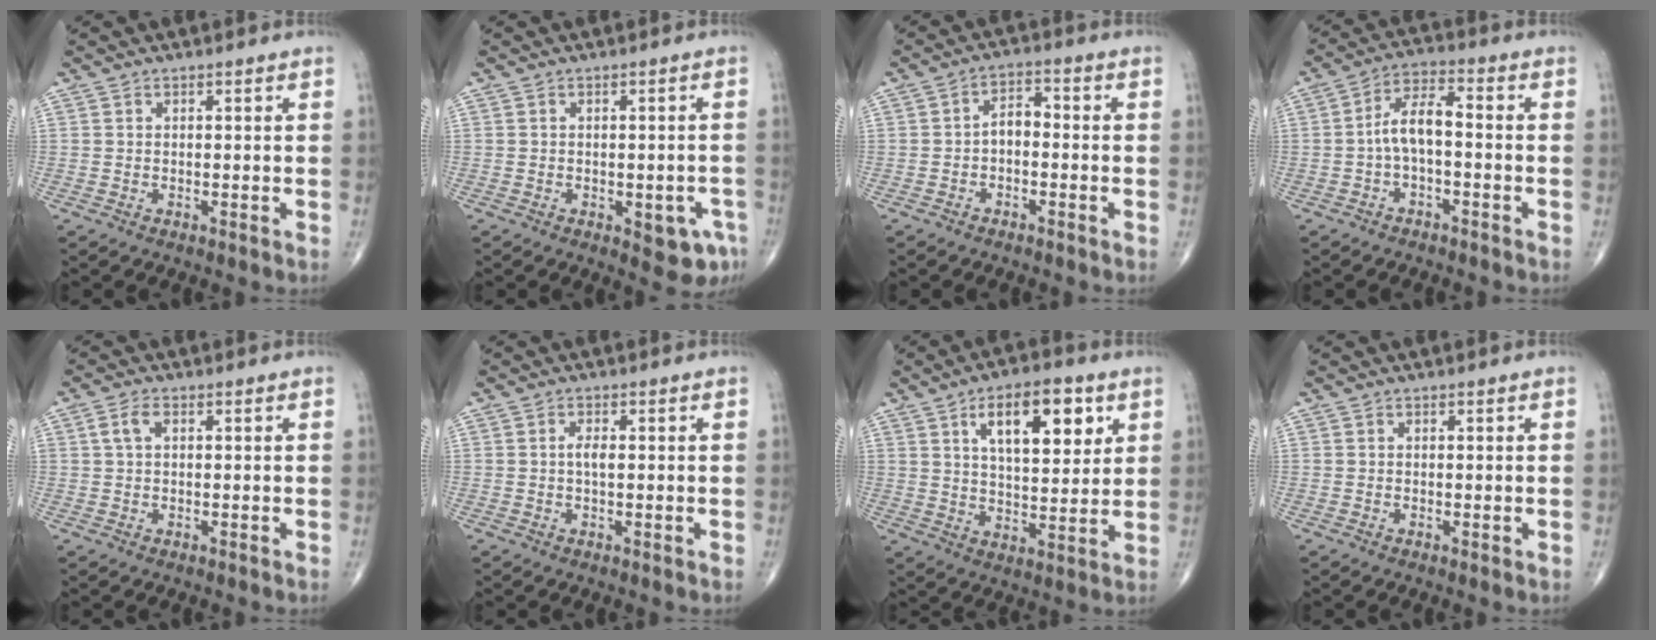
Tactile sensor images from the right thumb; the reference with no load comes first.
{"total": 6.4, "force": [-2.6, 2.8, 5.1], "torque": [-0.040, 0.008, -0.024]}
{"total": 3.9, "force": [-1.0, 2.3, 3.0], "torque": [-0.039, 0.025, -0.027]}
{"total": 6.6, "force": [-1.2, 2.7, 5.9], "torque": [-0.110, 0.036, -0.030]}
{"total": 2.9, "force": [0.8, 1.6, 2.3], "torque": [-0.052, 0.011, 0.015]}
{"total": 2.2, "force": [0.1, 0.8, 2.0], "torque": [-0.038, 0.001, -0.002]}
{"total": 14.4, "force": [6.0, 6.4, 11.4], "torque": [-0.140, -0.023, 0.095]}
{"total": 0.5, "force": [-0.1, 0.1, 0.5], "torque": [-0.009, -0.003, -0.002]}